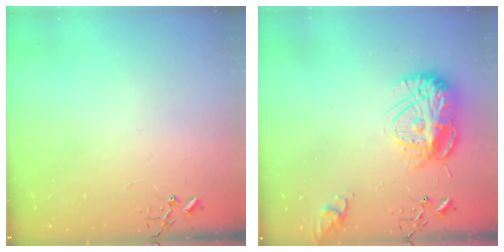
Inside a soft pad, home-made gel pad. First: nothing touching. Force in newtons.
{"total": 15.2, "press": 15.1, "slide": 1.2}